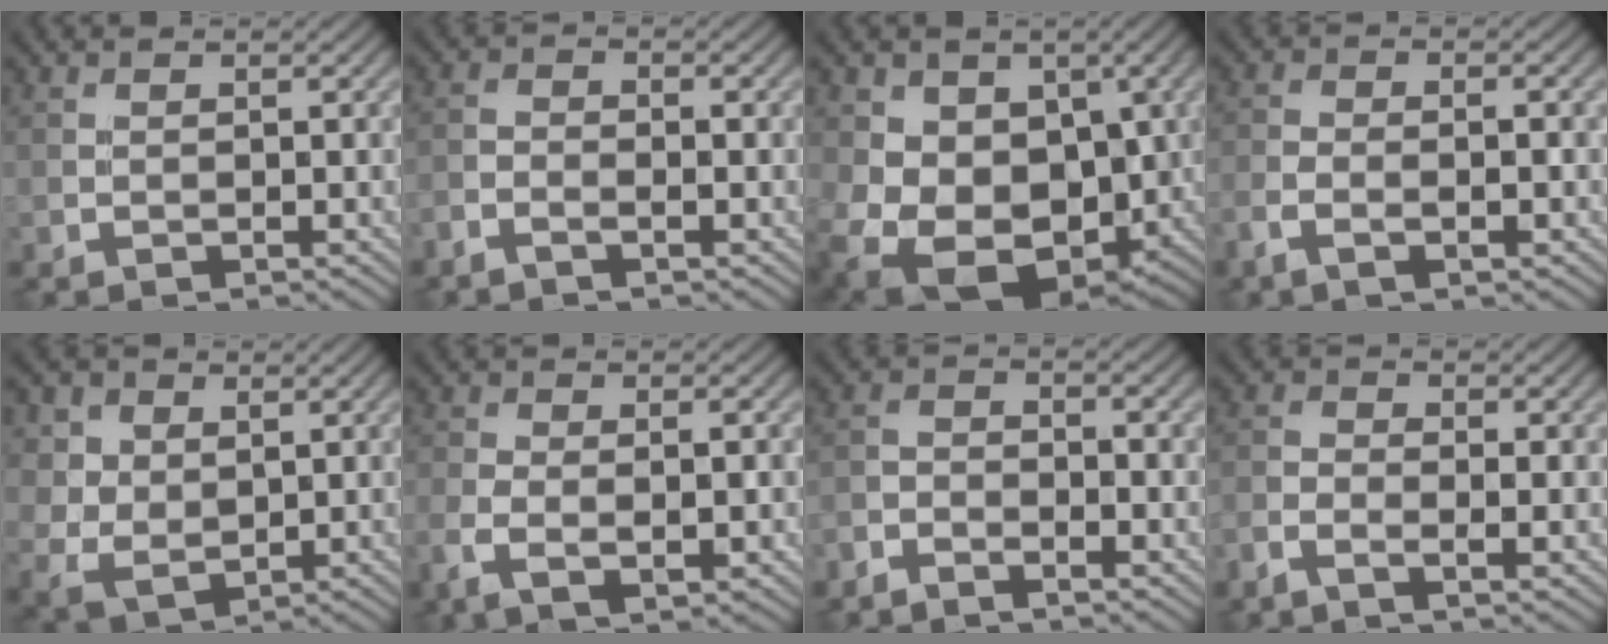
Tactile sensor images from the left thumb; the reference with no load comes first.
{"total": 2.2, "force": [-1.5, 0.6, 1.4], "torque": [-0.034, -0.002, -0.038]}
{"total": 15.0, "force": [-2.4, 11.6, 9.2], "torque": [-0.181, -0.042, -0.024]}
{"total": 3.6, "force": [-1.8, 1.2, 2.9], "torque": [-0.064, -0.002, -0.040]}
{"total": 7.7, "force": [3.7, 5.7, 3.5], "torque": [-0.137, -0.002, 0.086]}
{"total": 5.5, "force": [-1.9, 2.5, 4.5], "torque": [-0.095, -0.008, -0.036]}
{"total": 3.3, "force": [-2.7, 0.9, 1.5], "torque": [-0.035, -0.004, -0.063]}
{"total": 2.9, "force": [-1.6, 0.9, 2.3], "torque": [-0.054, -0.004, -0.040]}